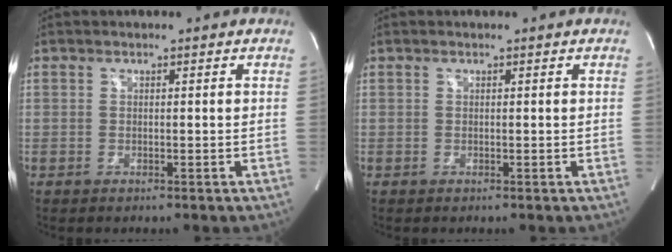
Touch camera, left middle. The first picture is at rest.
{"total": 0.0}